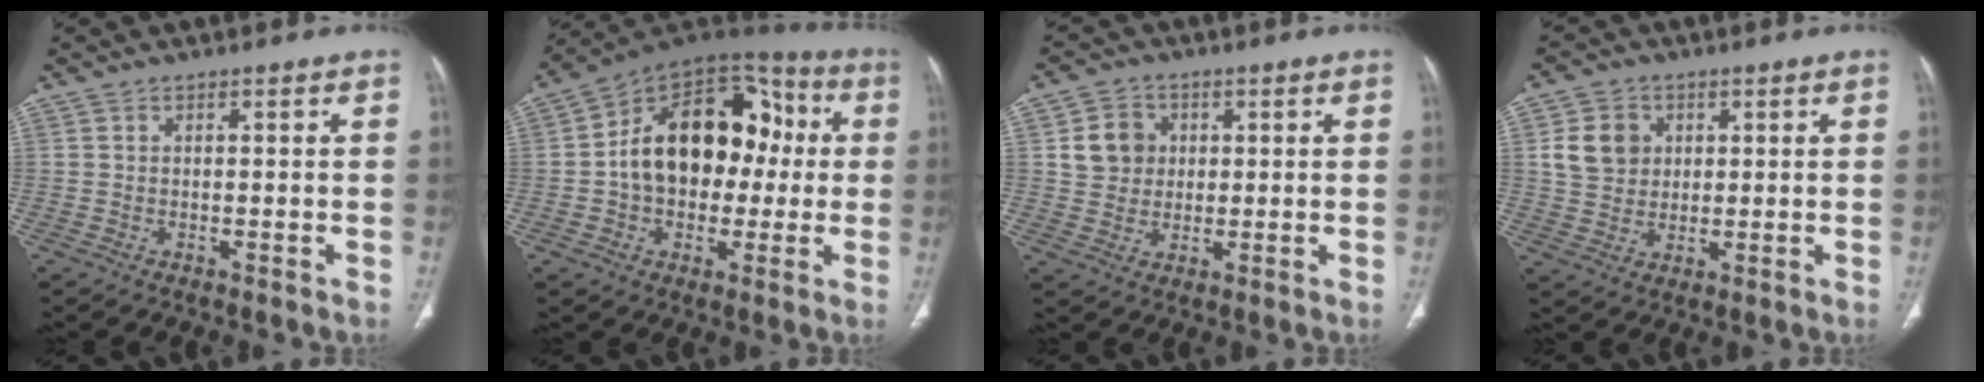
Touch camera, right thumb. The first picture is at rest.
{"total": 21.3, "force": [0.7, 14.6, 15.5], "torque": [-0.206, 0.045, 0.006]}
{"total": 6.7, "force": [1.5, 6.0, 2.5], "torque": [-0.018, -0.002, 0.025]}
{"total": 7.3, "force": [2.1, 6.0, 3.5], "torque": [-0.045, -0.004, 0.044]}